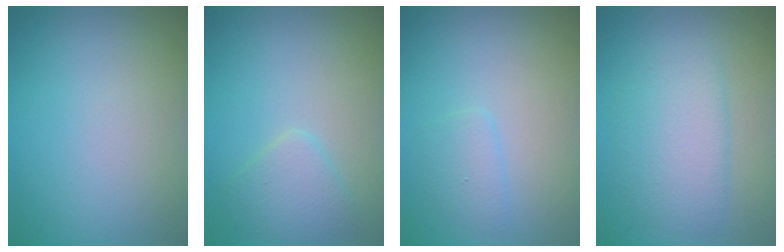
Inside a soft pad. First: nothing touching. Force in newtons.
{"total": 2.2, "press": 2.2, "slide": 0.1}
{"total": 1.3, "press": 1.3, "slide": 0.1}
{"total": 3.6, "press": 3.6, "slide": 0.1}